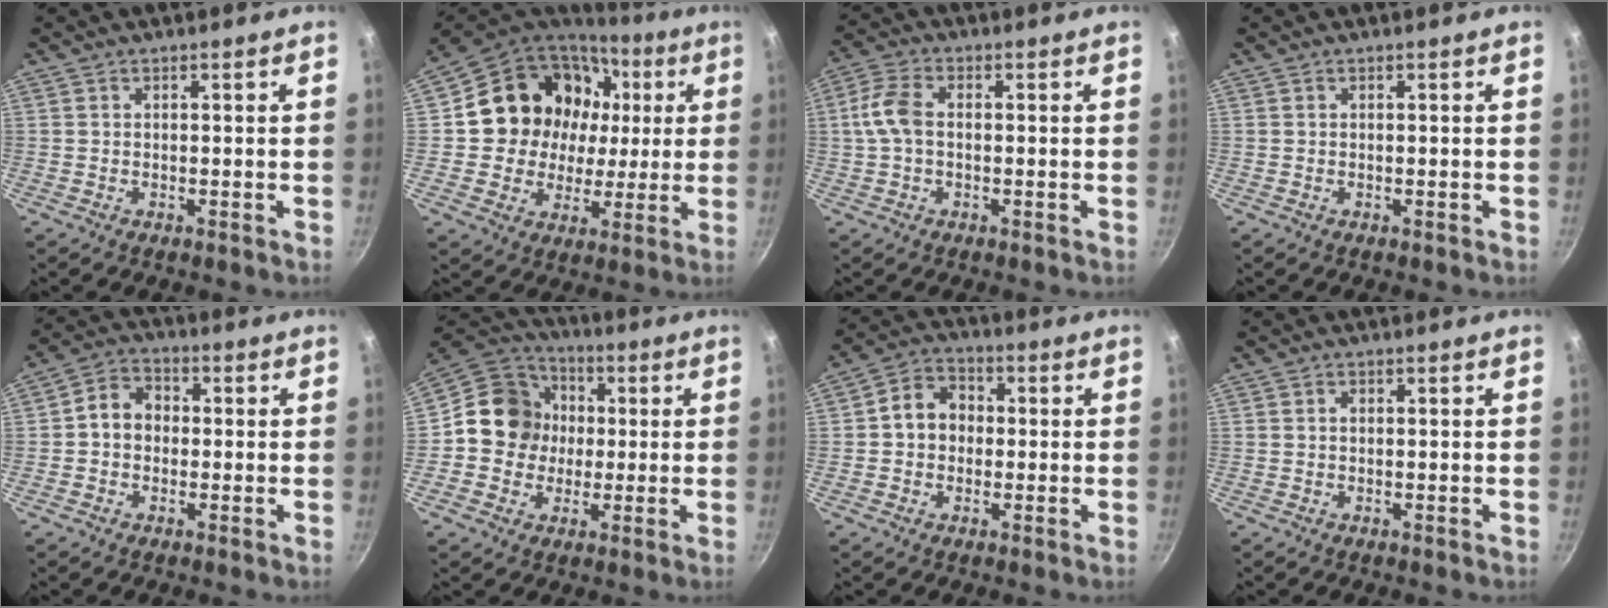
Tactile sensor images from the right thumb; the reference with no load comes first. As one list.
[{"total": 20.5, "force": [4.1, 17.6, 9.6], "torque": [-0.152, 0.018, 0.075]}, {"total": 6.2, "force": [0.0, 3.8, 4.9], "torque": [-0.108, 0.019, -0.008]}, {"total": 0.0}, {"total": 6.4, "force": [-0.2, 5.3, 3.6], "torque": [-0.034, 0.018, -0.017]}, {"total": 13.2, "force": [0.3, 12.1, 5.3], "torque": [-0.056, 0.026, -0.015]}, {"total": 7.5, "force": [0.0, 6.2, 4.2], "torque": [-0.042, 0.020, -0.014]}, {"total": 0.6, "force": [0.0, 0.5, 0.3], "torque": [-0.005, 0.003, 0.001]}]